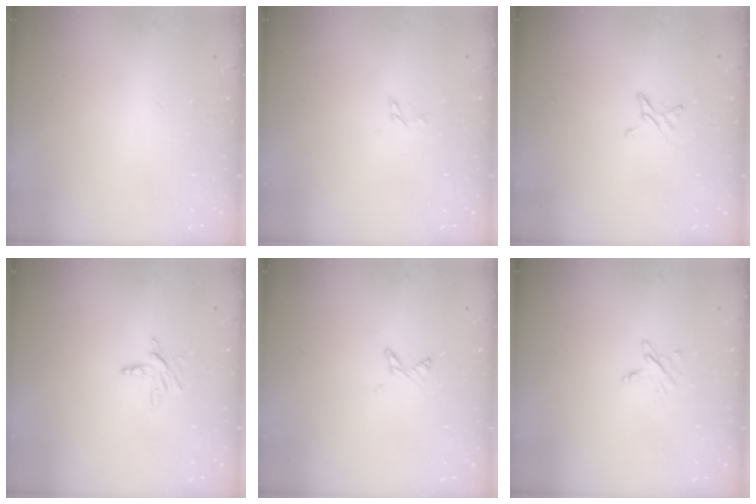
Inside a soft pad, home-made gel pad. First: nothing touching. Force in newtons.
{"total": 3.3, "press": 3.3, "slide": 0.3}
{"total": 4.2, "press": 4.2, "slide": 0.5}
{"total": 5.5, "press": 5.5, "slide": 0.3}
{"total": 3.9, "press": 3.8, "slide": 0.5}
{"total": 3.0, "press": 3.0, "slide": 0.3}